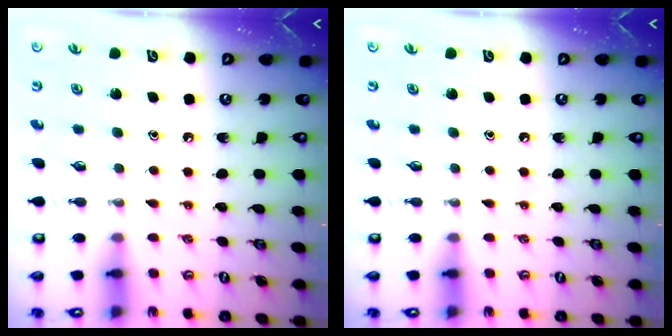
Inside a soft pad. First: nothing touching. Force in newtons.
{"total": 0.0}